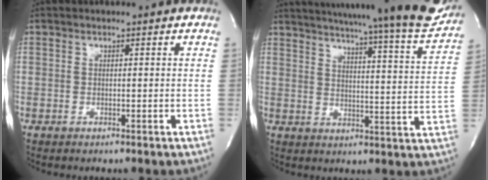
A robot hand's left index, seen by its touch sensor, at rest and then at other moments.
{"total": 26.9, "force": [24.1, 1.2, 11.9], "torque": [-0.179, -0.067, 0.293]}